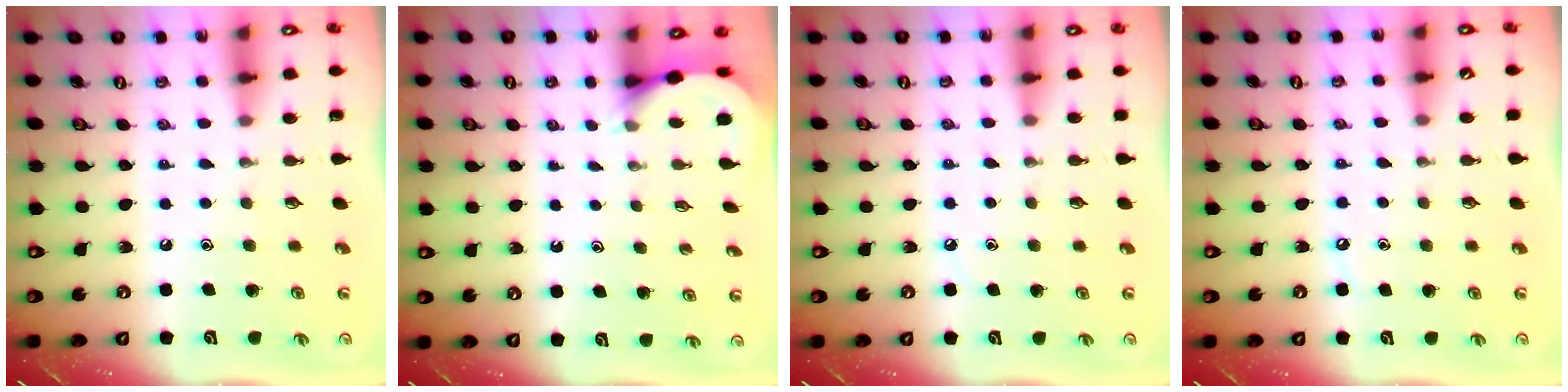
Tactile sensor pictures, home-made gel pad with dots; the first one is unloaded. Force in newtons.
{"total": 3.0, "press": 3.0, "slide": 0.2}
{"total": 3.7, "press": 3.6, "slide": 0.6}
{"total": 3.7, "press": 3.7, "slide": 0.3}